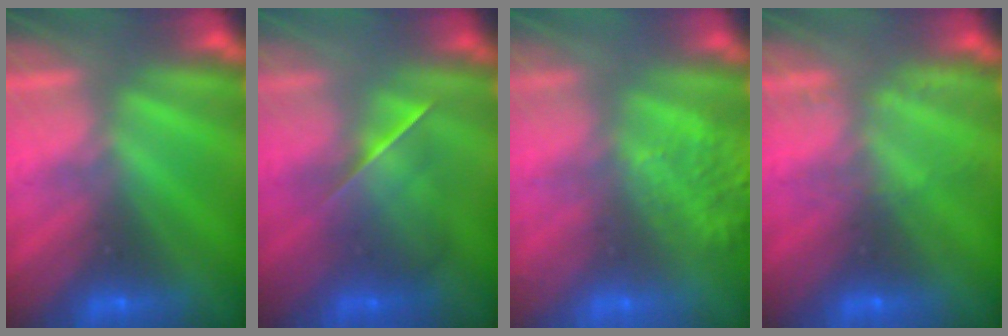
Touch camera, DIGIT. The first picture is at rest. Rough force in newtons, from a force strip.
{"total": 2.4}
{"total": 5.8}
{"total": 2.1}